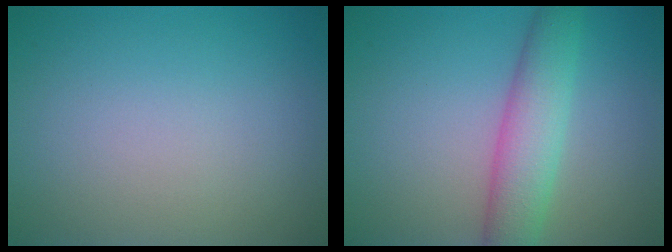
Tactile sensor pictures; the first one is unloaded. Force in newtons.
{"total": 4.7, "press": 4.7, "slide": 0.1}